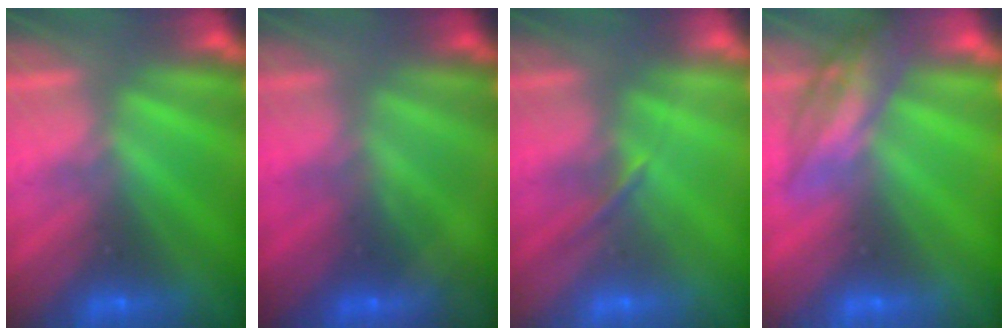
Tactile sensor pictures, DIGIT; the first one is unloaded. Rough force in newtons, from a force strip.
{"total": 1.7}
{"total": 1.4}
{"total": 2.4}